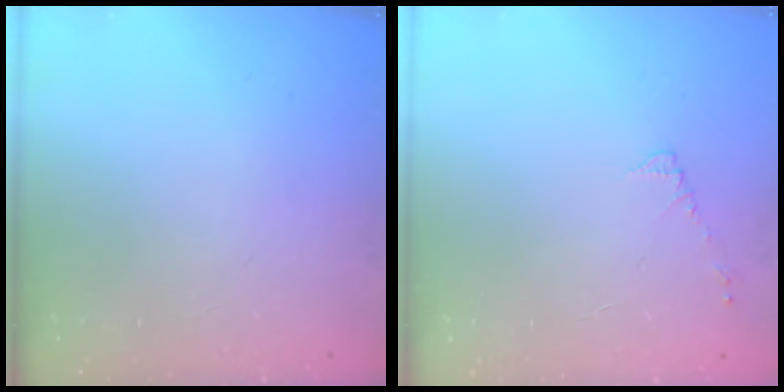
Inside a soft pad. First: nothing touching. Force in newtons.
{"total": 4.3, "press": 4.3, "slide": 0.6}